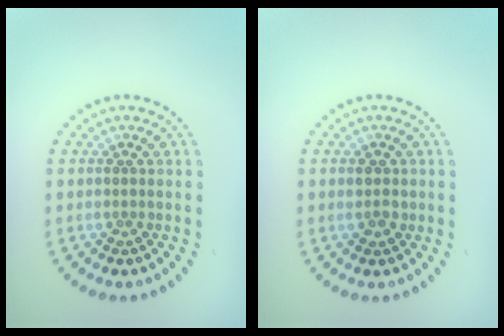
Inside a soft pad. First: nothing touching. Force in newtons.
{"total": 1.5, "press": 1.5, "slide": 0.1}